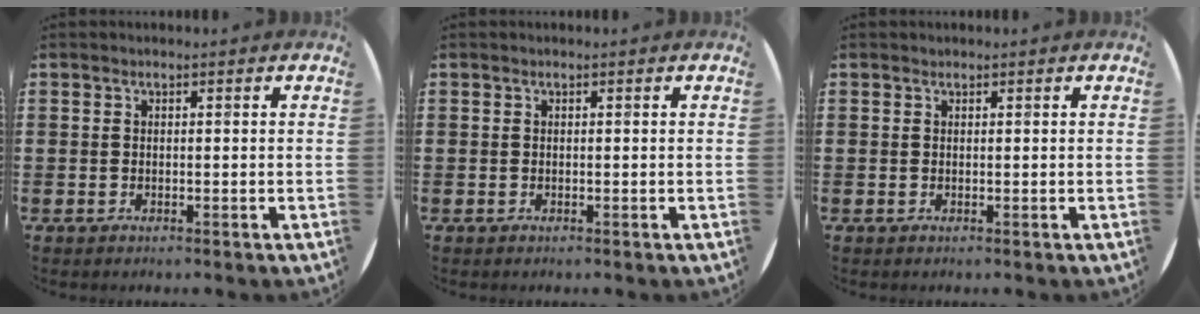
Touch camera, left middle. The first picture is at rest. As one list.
[{"total": 0.0}, {"total": 0.0}]